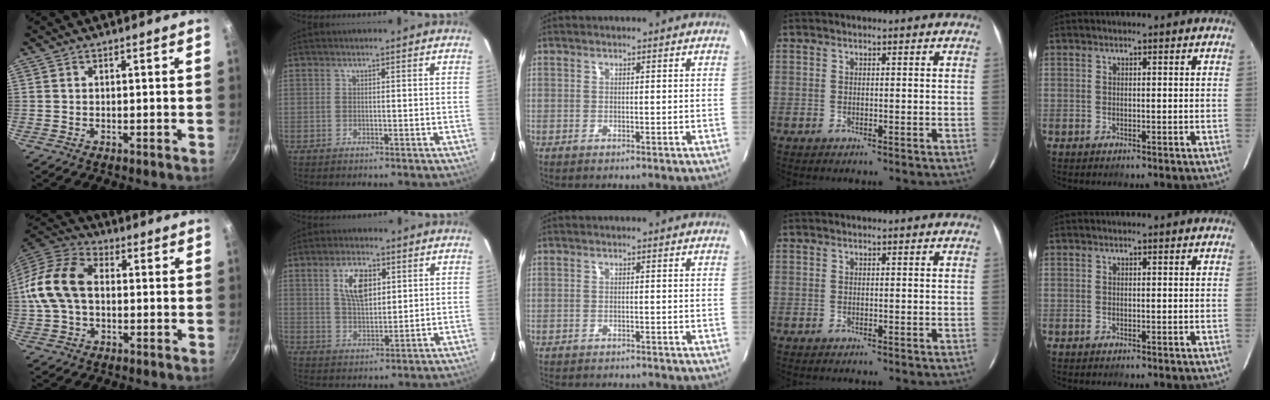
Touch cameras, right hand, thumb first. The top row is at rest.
{"thumb": {"total": 15.1, "force": [0.4, 10.3, 11.0], "torque": [-0.201, 0.037, -0.006]}, "index": {"total": 8.2, "force": [2.9, 4.1, 6.4], "torque": [-0.120, 0.007, 0.058]}, "middle": {"total": 5.3, "force": [-4.9, 0.9, 1.9], "torque": [-0.049, -0.017, -0.074]}}